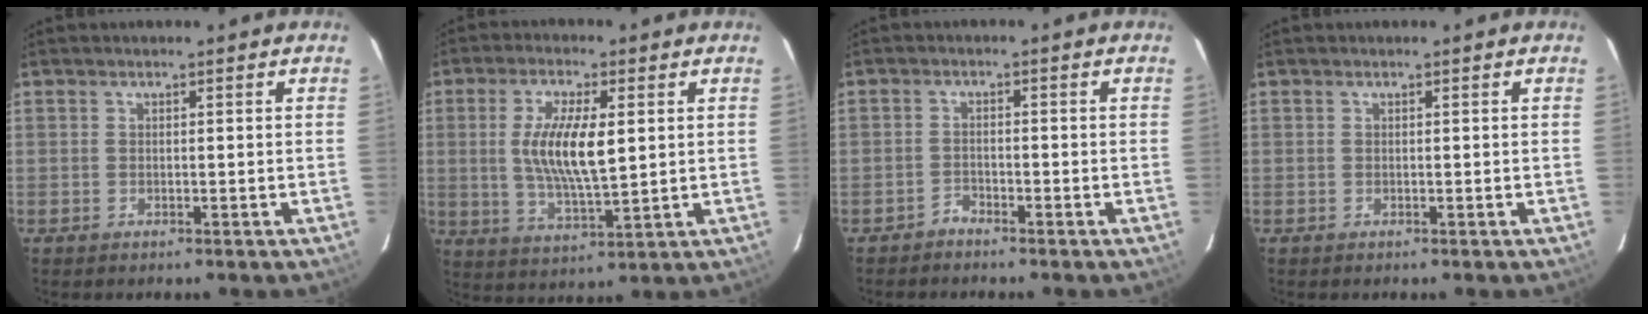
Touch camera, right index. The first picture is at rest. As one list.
[{"total": 11.0, "force": [1.6, 3.4, 10.3], "torque": [-0.199, -0.004, 0.034]}, {"total": 1.7, "force": [-1.6, 0.4, 0.0], "torque": [0.001, 0.004, -0.031]}, {"total": 0.0}]